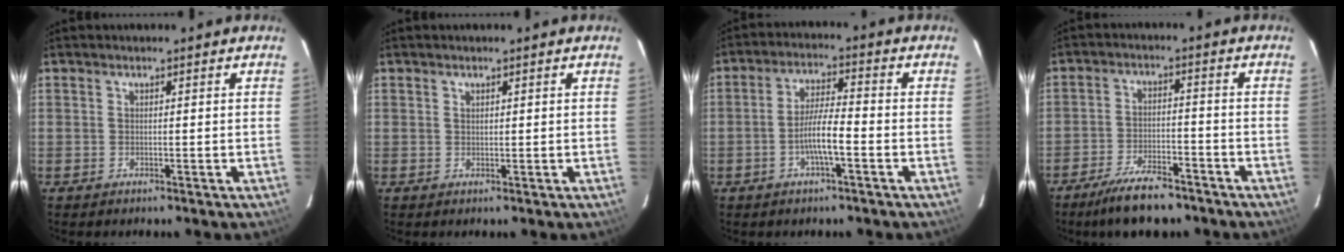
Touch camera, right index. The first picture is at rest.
{"total": 0.6, "force": [0.4, 0.5, 0.2], "torque": [-0.004, 0.002, 0.007]}
{"total": 6.4, "force": [-2.4, 0.8, 5.9], "torque": [-0.115, 0.004, -0.044]}
{"total": 10.6, "force": [-8.4, 3.4, 5.4], "torque": [-0.124, -0.007, -0.139]}